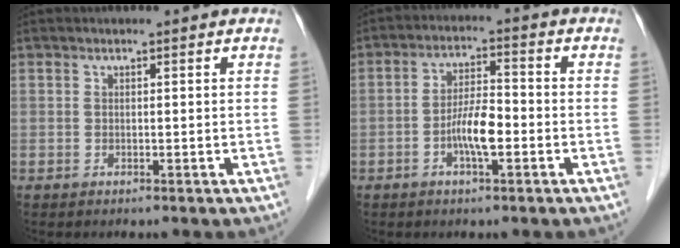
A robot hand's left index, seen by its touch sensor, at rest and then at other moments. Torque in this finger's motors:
{"motor_torque": [1.39, 0.66, 0.23, 0.06]}